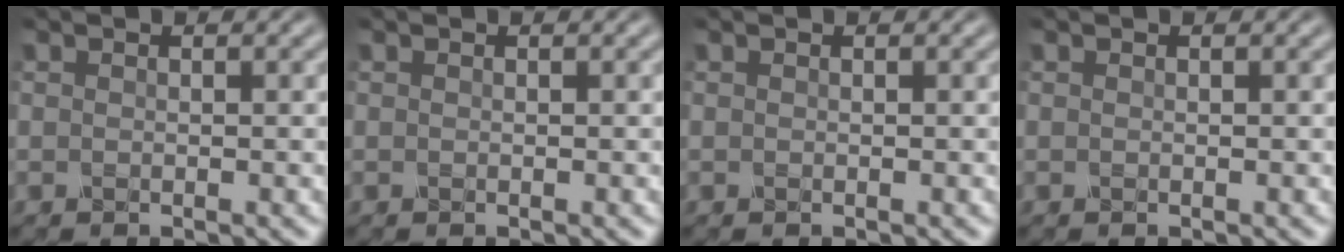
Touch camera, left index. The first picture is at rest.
{"total": 0.0}
{"total": 0.0}
{"total": 0.0}